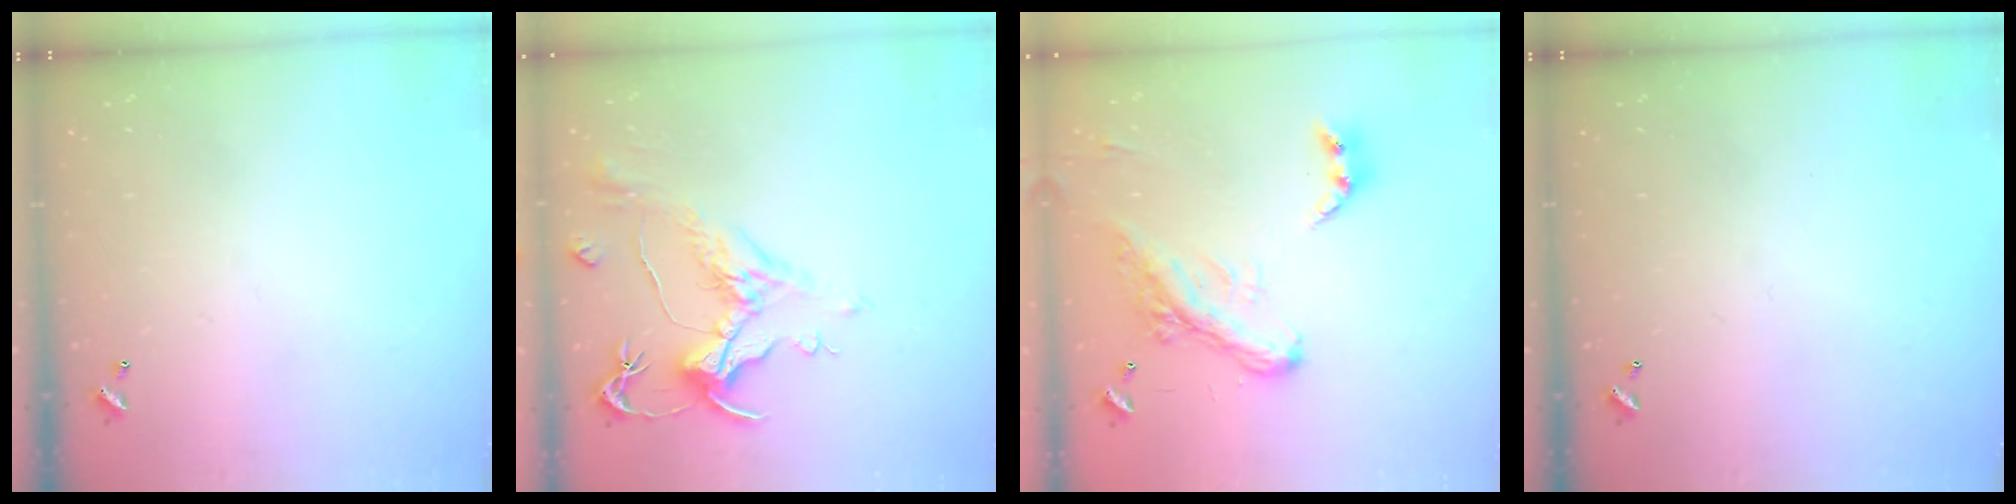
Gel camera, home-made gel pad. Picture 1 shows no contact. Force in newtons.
{"total": 1.6, "press": 0.8, "slide": 1.5}
{"total": 6.3, "press": 6.1, "slide": 1.4}
{"total": 0.0}